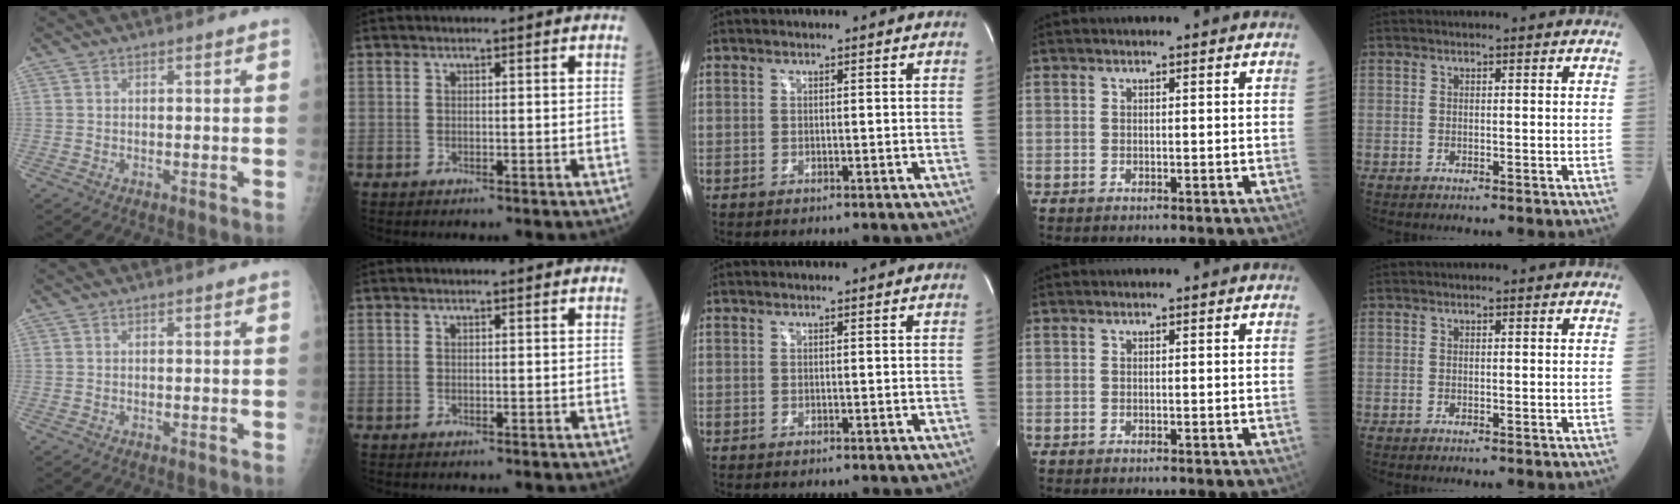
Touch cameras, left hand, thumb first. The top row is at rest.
{}